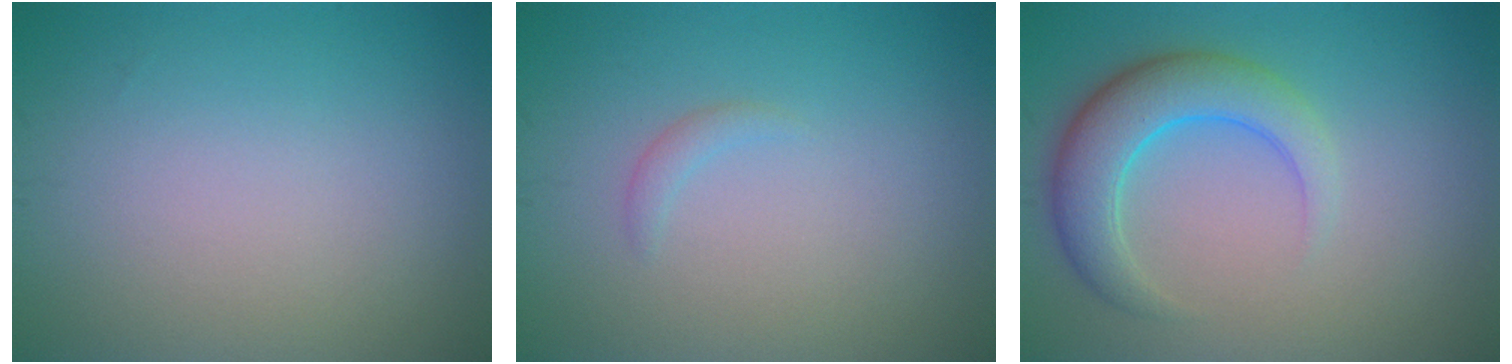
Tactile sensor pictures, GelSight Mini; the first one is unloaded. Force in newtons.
{"total": 0.8, "press": 0.8, "slide": 0.1}
{"total": 5.1, "press": 5.1, "slide": 0.2}